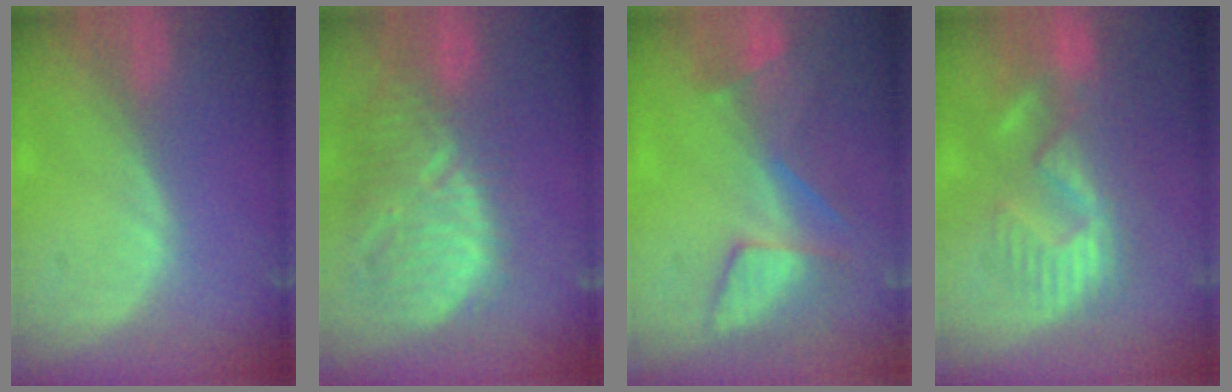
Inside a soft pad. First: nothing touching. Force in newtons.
{"total": 12.6, "press": 11.2, "slide": 5.8}
{"total": 8.4, "press": 7.2, "slide": 4.3}
{"total": 11.0, "press": 9.7, "slide": 5.3}